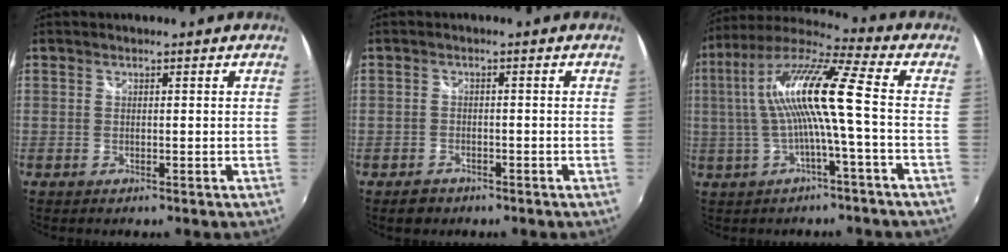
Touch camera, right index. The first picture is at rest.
{"total": 2.9, "force": [-2.0, 1.9, 0.7], "torque": [-0.020, 0.002, -0.029]}
{"total": 13.7, "force": [-0.4, 0.0, 13.7], "torque": [-0.257, 0.013, -0.006]}